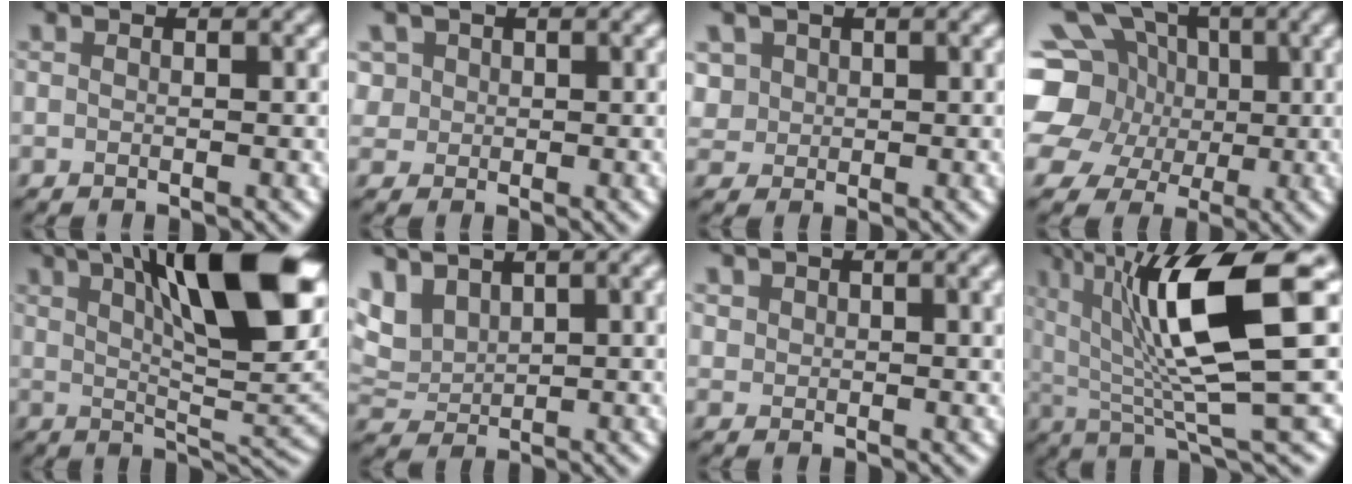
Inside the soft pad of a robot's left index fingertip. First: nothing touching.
{"total": 2.2, "force": [0.8, 1.9, 0.7], "torque": [-0.025, 0.002, 0.024]}
{"total": 1.8, "force": [0.6, 1.7, 0.4], "torque": [-0.015, -0.003, 0.019]}
{"total": 12.0, "force": [1.9, 10.3, 5.8], "torque": [-0.136, 0.027, 0.004]}
{"total": 13.7, "force": [5.7, 3.3, 12.0], "torque": [-0.167, 0.007, 0.089]}
{"total": 6.2, "force": [4.0, 2.6, 4.0], "torque": [-0.093, 0.008, 0.077]}
{"total": 3.3, "force": [2.0, 1.6, 2.1], "torque": [-0.040, 0.002, 0.037]}
{"total": 12.2, "force": [3.9, 2.8, 11.3], "torque": [-0.177, 0.005, 0.066]}